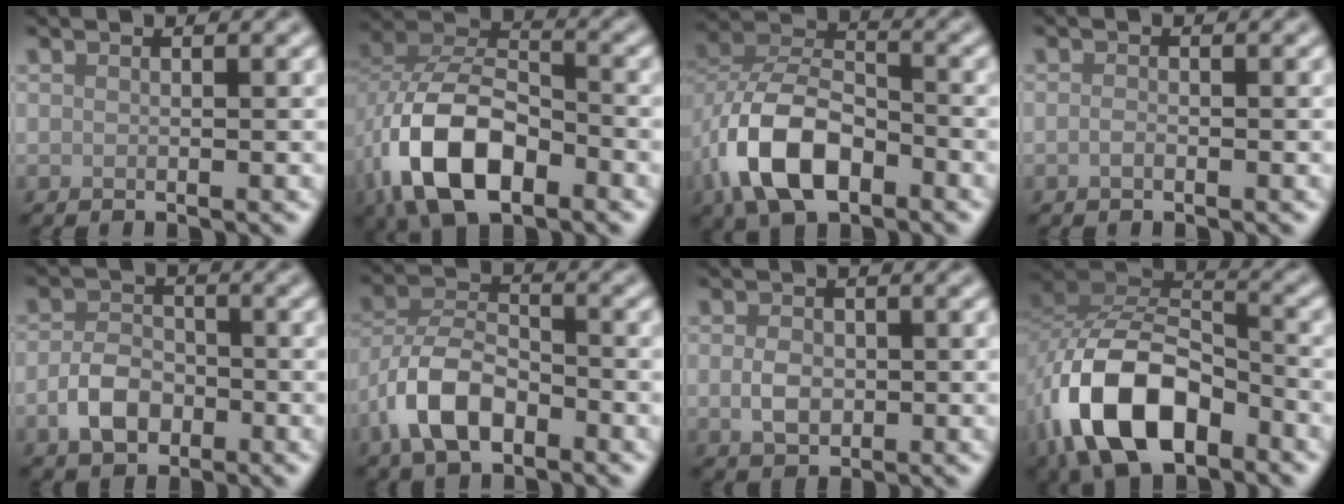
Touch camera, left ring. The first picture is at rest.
{"total": 10.7, "force": [-4.2, 6.2, 7.6], "torque": [-0.159, -0.002, -0.081]}
{"total": 8.7, "force": [-3.7, 5.1, 6.0], "torque": [-0.122, 0.005, -0.077]}
{"total": 0.7, "force": [-0.4, 0.3, 0.5], "torque": [-0.013, -0.001, -0.008]}
{"total": 3.8, "force": [-1.7, 2.5, 2.3], "torque": [-0.041, 0.005, -0.037]}
{"total": 6.5, "force": [-3.4, 3.5, 4.4], "torque": [-0.078, 0.005, -0.073]}
{"total": 2.6, "force": [-0.3, 1.9, 1.7], "torque": [-0.034, -0.003, -0.008]}
{"total": 11.7, "force": [-5.7, 6.3, 8.1], "torque": [-0.166, 0.004, -0.113]}